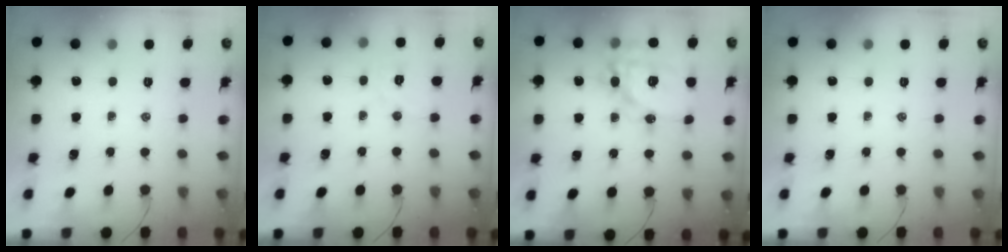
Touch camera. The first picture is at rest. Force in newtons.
{"total": 5.4, "press": 5.3, "slide": 1.2}
{"total": 17.3, "press": 16.9, "slide": 3.5}
{"total": 0.0}